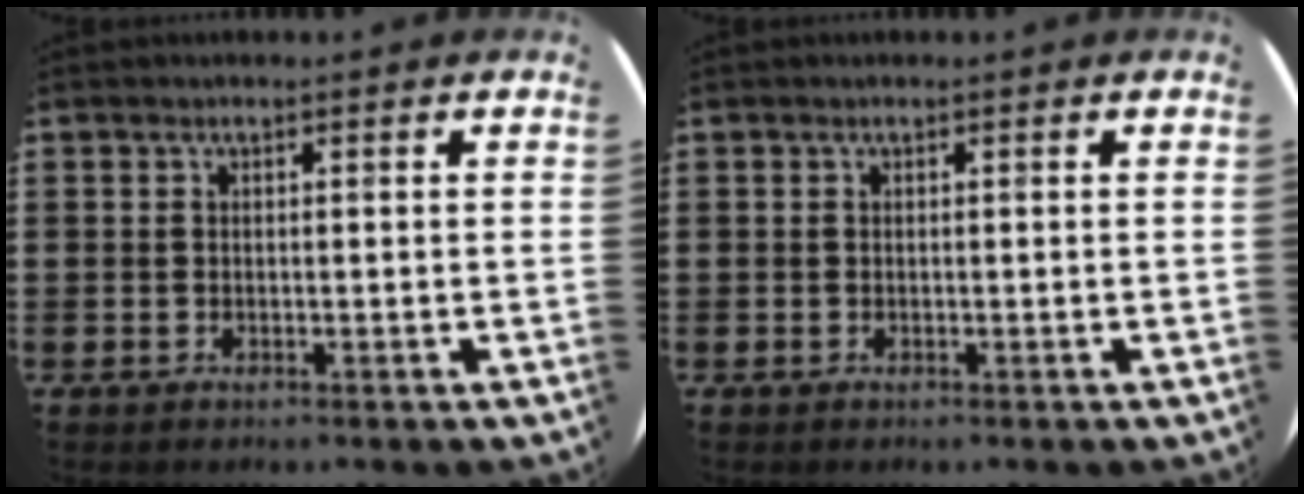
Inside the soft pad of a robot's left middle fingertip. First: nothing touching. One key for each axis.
{"total": 0.0}